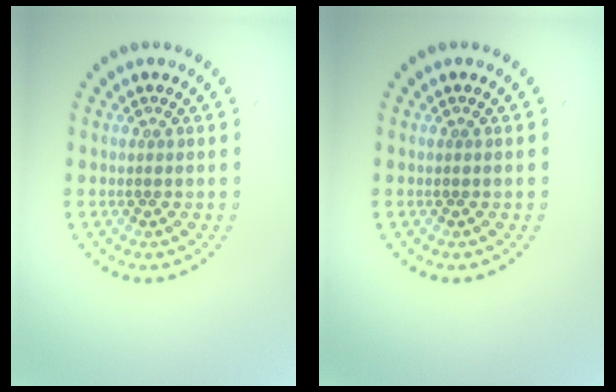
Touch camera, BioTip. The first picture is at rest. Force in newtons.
{"total": 0.0}